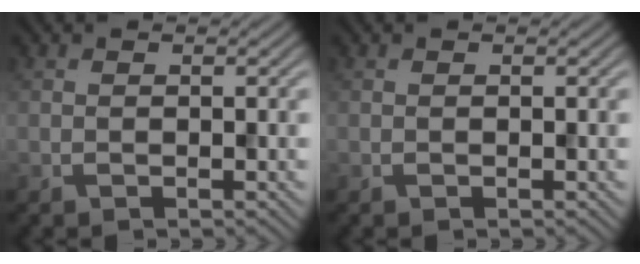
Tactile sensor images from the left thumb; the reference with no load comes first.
{"total": 0.0}